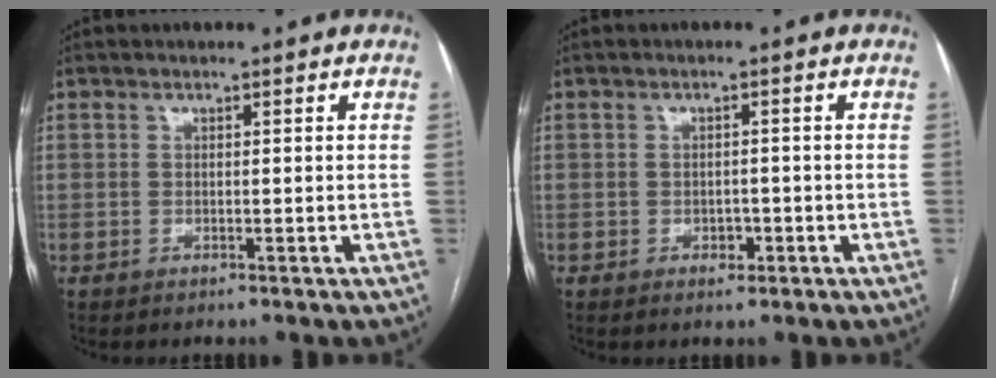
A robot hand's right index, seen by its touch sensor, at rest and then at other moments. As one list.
[{"total": 1.5, "force": [-0.6, 1.0, 0.9], "torque": [-0.011, 0.002, -0.006]}]